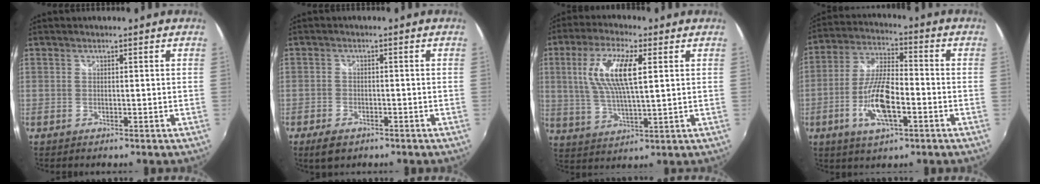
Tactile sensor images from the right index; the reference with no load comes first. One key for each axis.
{"total": 4.7, "fx": -3.2, "fy": 2.6, "fz": 2.3, "tx": -0.062, "ty": -0.010, "tz": -0.054}
{"total": 11.9, "fx": 3.0, "fy": 3.3, "fz": 11.0, "tx": -0.217, "ty": 0.006, "tz": 0.060}
{"total": 12.3, "fx": -4.2, "fy": 4.2, "fz": 10.8, "tx": -0.227, "ty": -0.003, "tz": -0.079}